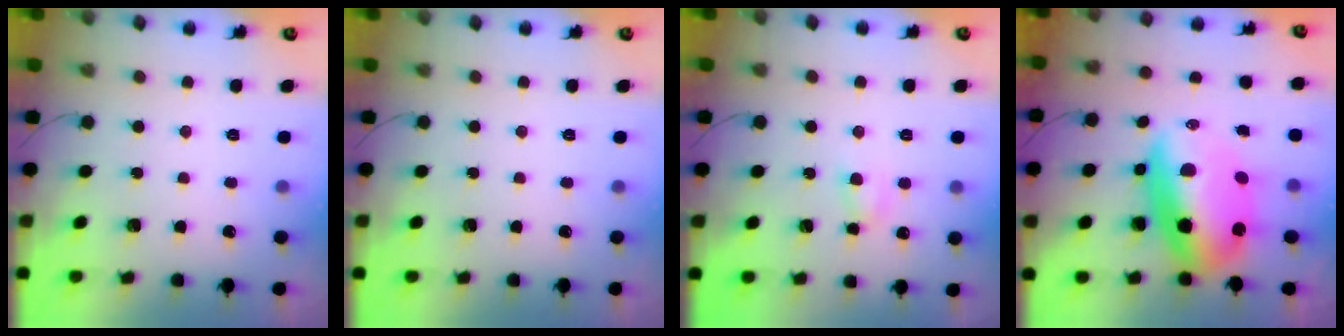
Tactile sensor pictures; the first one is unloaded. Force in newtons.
{"total": 0.0}
{"total": 4.3, "press": 4.1, "slide": 1.3}
{"total": 17.2, "press": 16.8, "slide": 3.5}